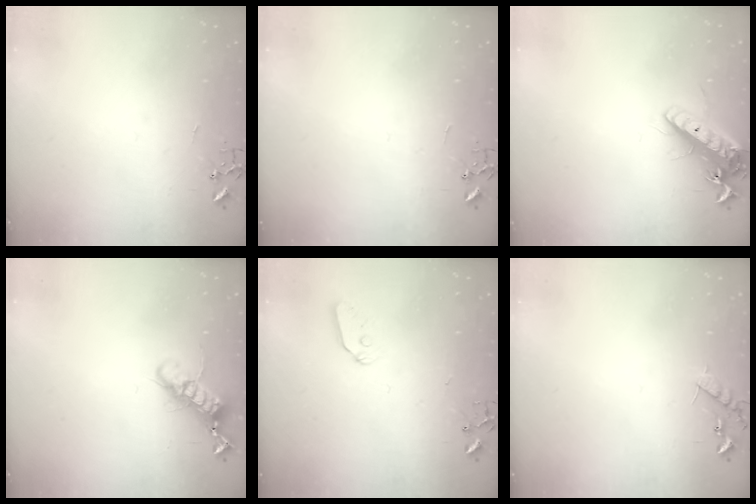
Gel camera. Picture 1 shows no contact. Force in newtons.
{"total": 0.0}
{"total": 14.1, "press": 13.9, "slide": 2.4}
{"total": 12.7, "press": 12.6, "slide": 1.1}
{"total": 6.4, "press": 6.4, "slide": 0.3}
{"total": 7.6, "press": 7.6, "slide": 0.4}